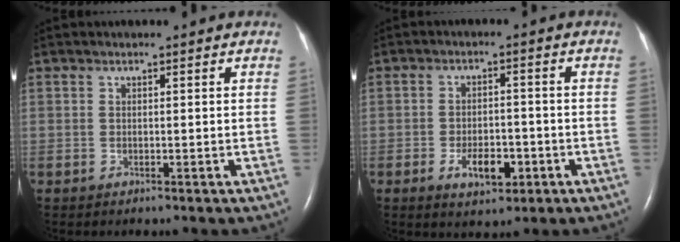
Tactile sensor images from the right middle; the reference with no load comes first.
{"total": 5.4, "force": [-2.3, 2.7, 4.1], "torque": [-0.070, 0.000, -0.031]}